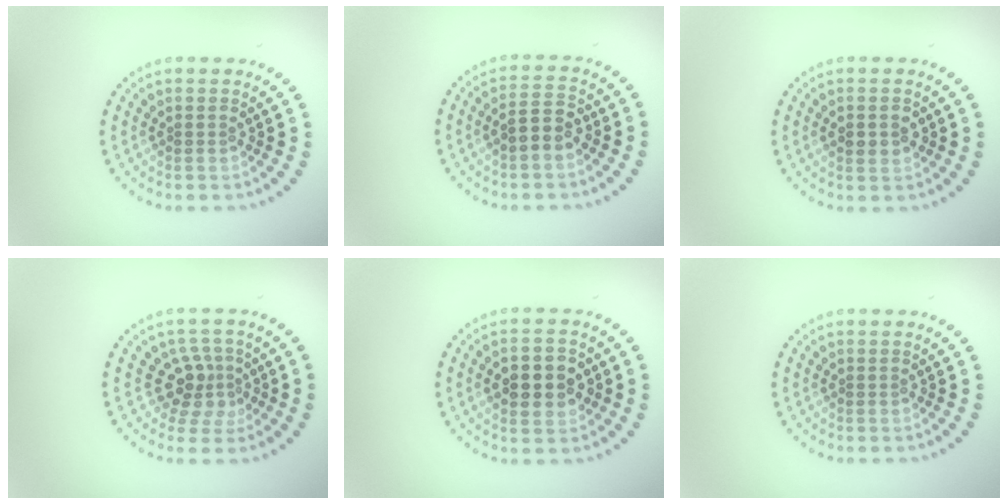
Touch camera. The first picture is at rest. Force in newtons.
{"total": 2.7, "press": 2.6, "slide": 0.6}
{"total": 2.2, "press": 2.2, "slide": 0.1}
{"total": 3.0, "press": 2.2, "slide": 2.1}
{"total": 4.6, "press": 4.6, "slide": 0.3}
{"total": 0.0}